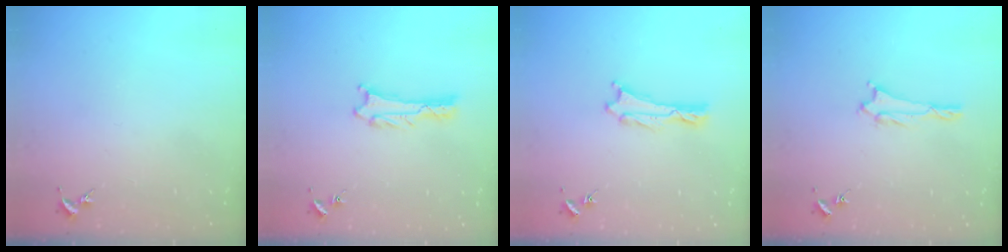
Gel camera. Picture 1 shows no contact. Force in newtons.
{"total": 1.0, "press": 1.0, "slide": 0.1}
{"total": 0.6, "press": 0.6, "slide": 0.1}
{"total": 1.0, "press": 0.9, "slide": 0.2}